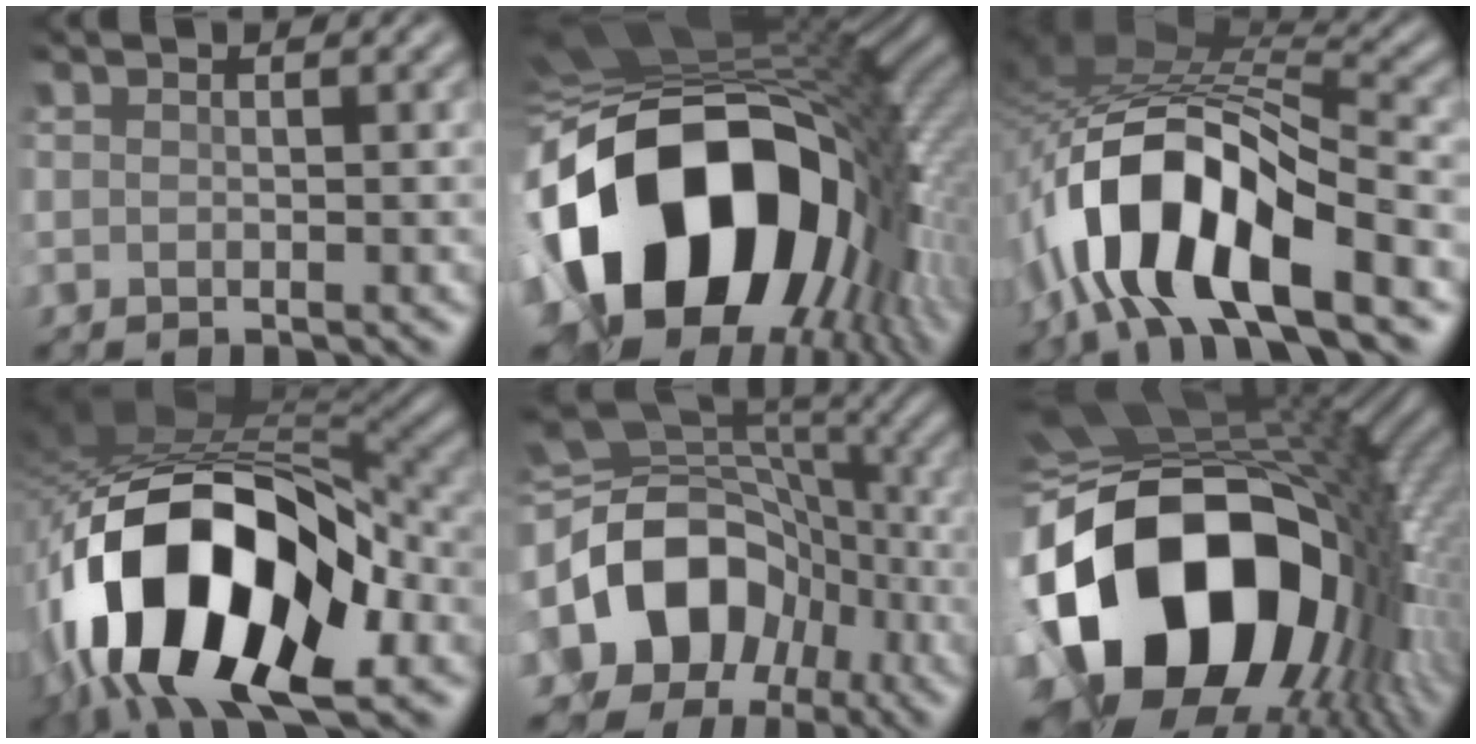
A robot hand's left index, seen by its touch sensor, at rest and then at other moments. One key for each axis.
{"total": 21.1, "fx": -4.6, "fy": 13.4, "fz": 15.6, "tx": -0.326, "ty": -0.052, "tz": -0.056}
{"total": 13.9, "fx": -5.5, "fy": 5.6, "fz": 11.4, "tx": -0.231, "ty": 0.009, "tz": -0.101}
{"total": 19.0, "fx": -5.7, "fy": 9.8, "fz": 15.2, "tx": -0.313, "ty": -0.007, "tz": -0.082}
{"total": 14.2, "fx": -3.3, "fy": 10.8, "fz": 8.6, "tx": -0.172, "ty": -0.010, "tz": -0.047}
{"total": 19.5, "fx": -5.4, "fy": 12.7, "fz": 13.8, "tx": -0.269, "ty": -0.027, "tz": -0.079}